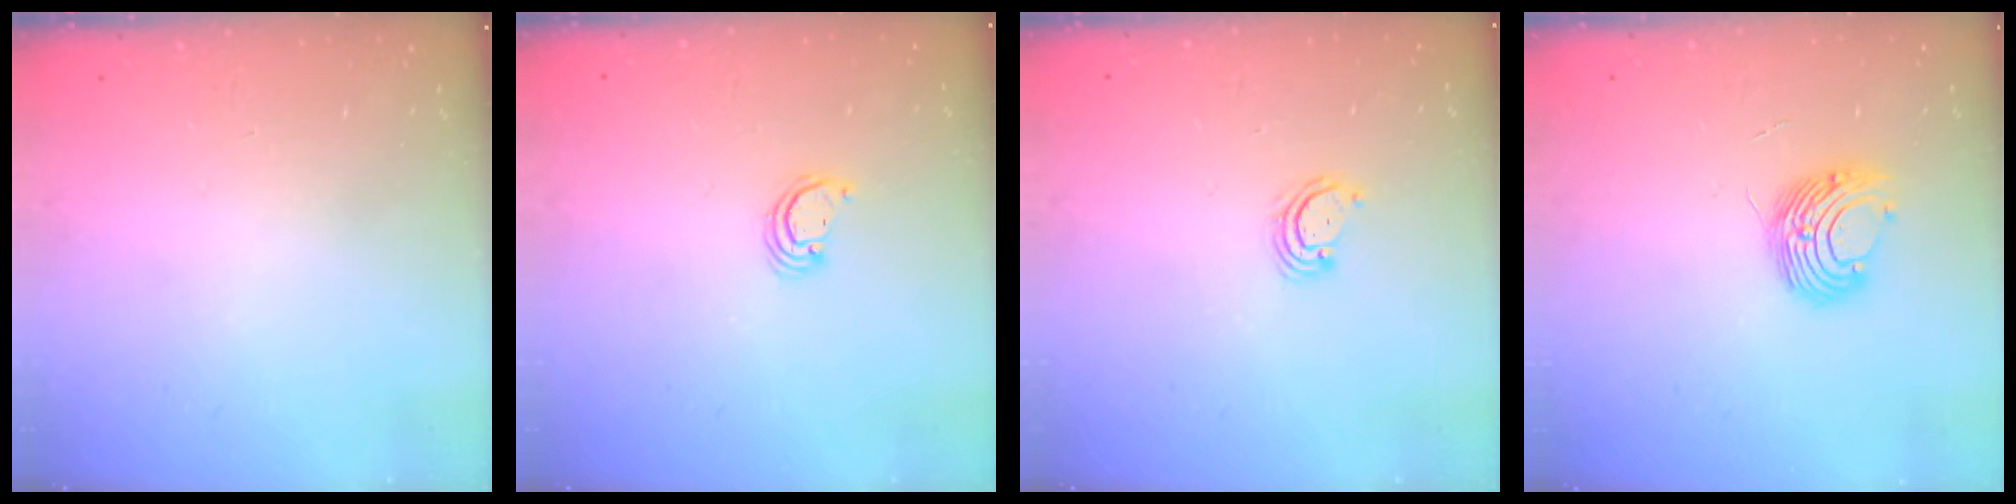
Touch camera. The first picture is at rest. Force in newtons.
{"total": 2.6, "press": 2.6, "slide": 0.2}
{"total": 3.4, "press": 3.4, "slide": 0.3}
{"total": 11.4, "press": 11.3, "slide": 1.1}